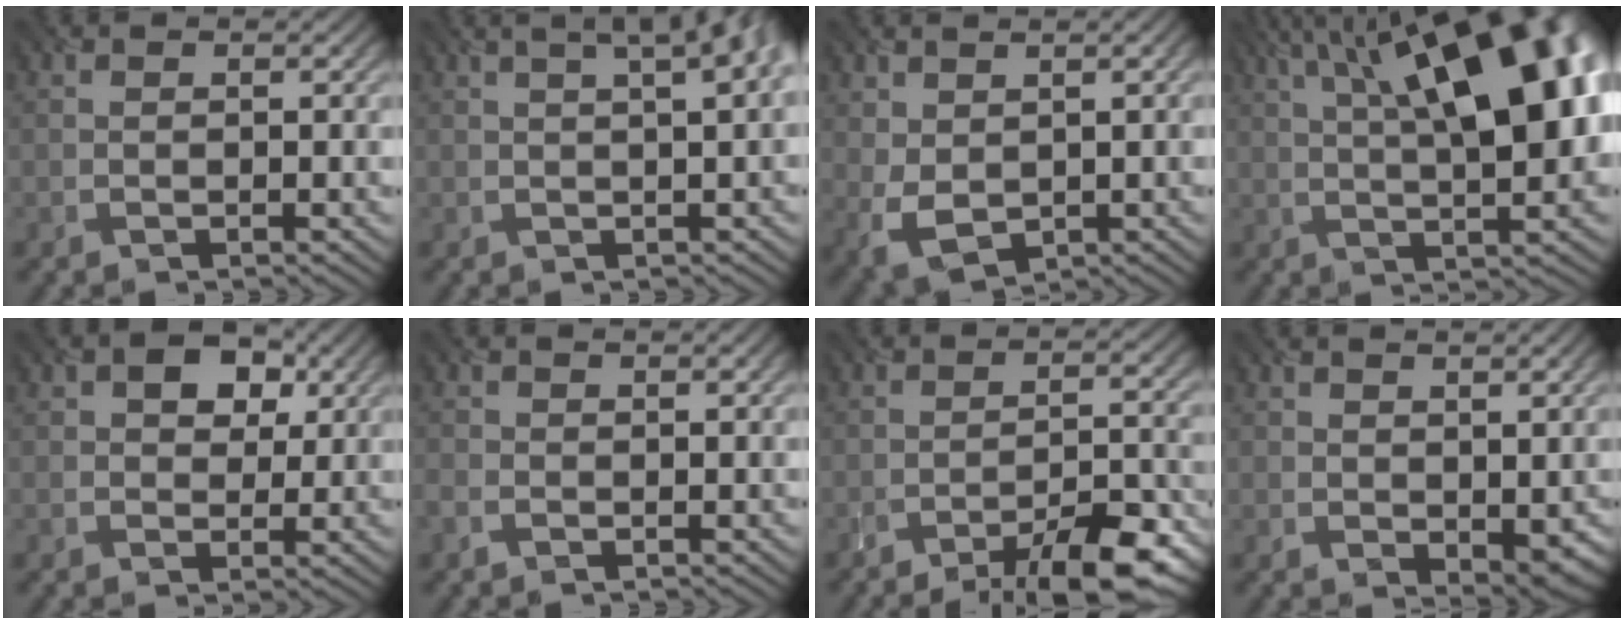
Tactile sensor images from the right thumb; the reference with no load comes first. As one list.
[{"total": 6.6, "force": [2.2, 1.9, 5.9], "torque": [-0.051, 0.029, 0.016]}, {"total": 3.8, "force": [0.7, 2.6, 2.7], "torque": [-0.074, -0.006, 0.018]}, {"total": 17.1, "force": [5.1, 6.4, 15.1], "torque": [-0.212, 0.054, 0.067]}, {"total": 4.1, "force": [1.4, 3.2, 2.2], "torque": [-0.026, -0.001, 0.015]}, {"total": 1.6, "force": [-0.9, 0.7, 1.1], "torque": [-0.032, -0.004, -0.019]}, {"total": 10.3, "force": [-8.0, 2.2, 6.0], "torque": [-0.094, 0.003, -0.121]}, {"total": 3.2, "force": [-0.1, 2.1, 2.4], "torque": [-0.037, -0.013, 0.008]}]